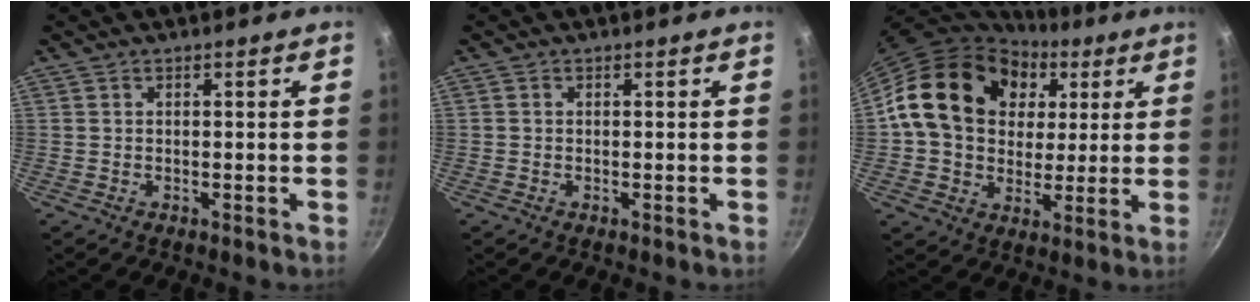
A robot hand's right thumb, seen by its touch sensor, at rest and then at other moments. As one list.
[{"total": 0.0}, {"total": 21.2, "force": [5.4, 17.0, 11.5], "torque": [-0.181, 0.016, 0.088]}]